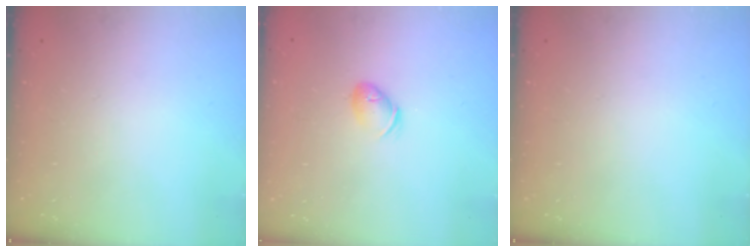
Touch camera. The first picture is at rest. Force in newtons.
{"total": 7.1, "press": 7.0, "slide": 1.1}
{"total": 0.0}